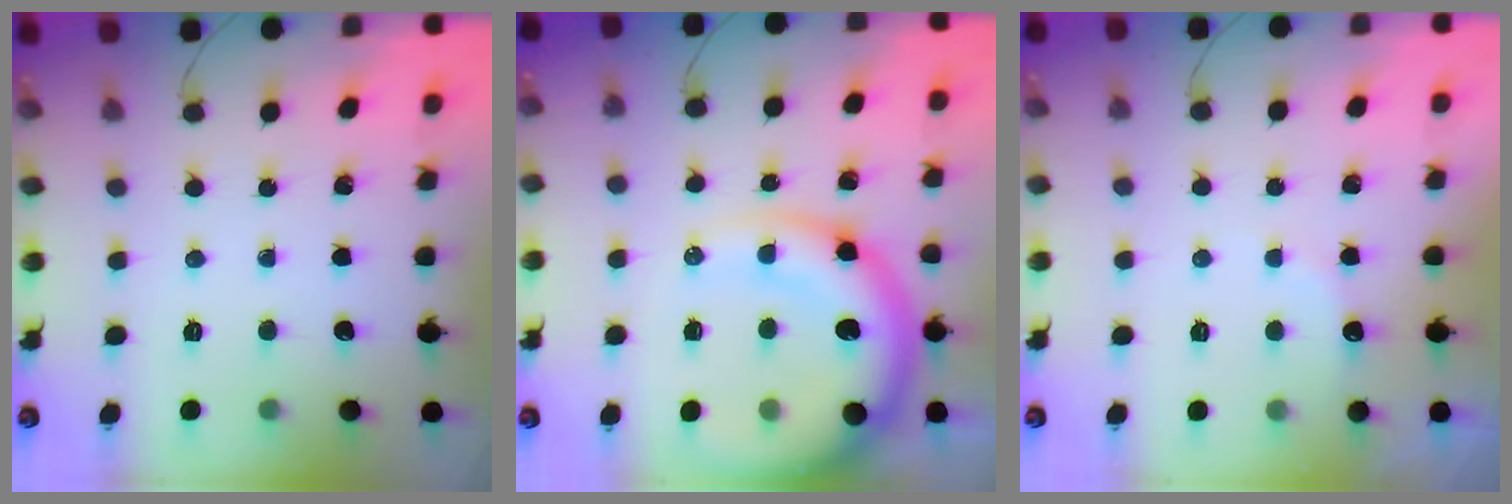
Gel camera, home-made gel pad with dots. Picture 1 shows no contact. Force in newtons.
{"total": 16.5, "press": 16.1, "slide": 3.5}
{"total": 5.3, "press": 5.2, "slide": 1.0}